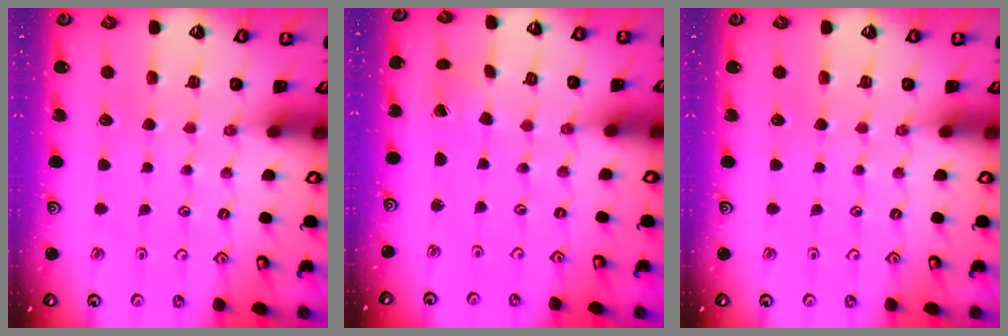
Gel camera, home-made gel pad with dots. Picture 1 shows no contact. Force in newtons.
{"total": 0.9, "press": 0.8, "slide": 0.4}
{"total": 0.0}